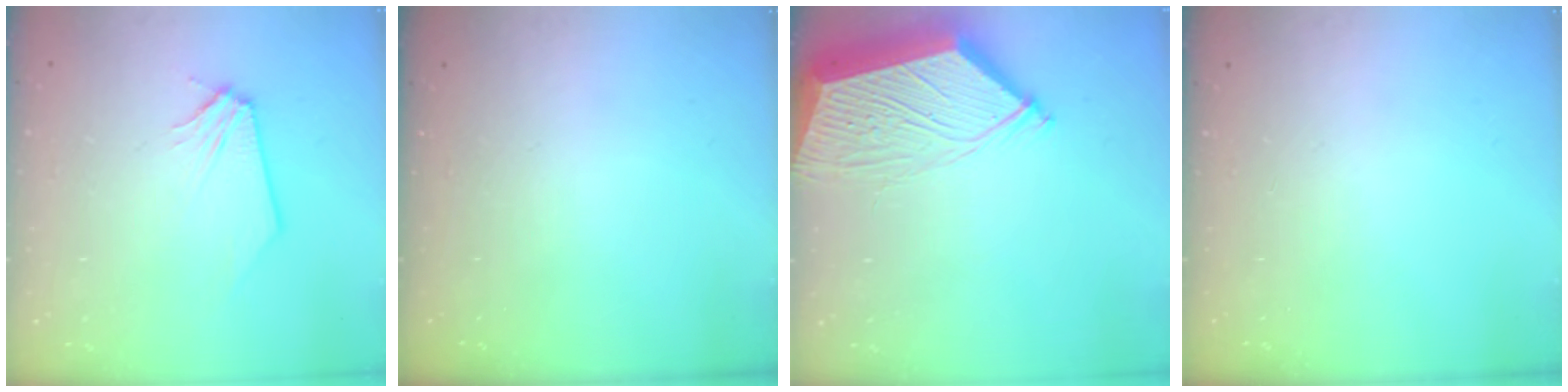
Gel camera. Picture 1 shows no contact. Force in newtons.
{"total": 0.0}
{"total": 12.3, "press": 12.2, "slide": 1.4}
{"total": 0.0}